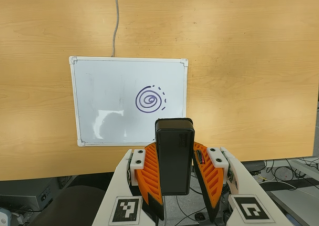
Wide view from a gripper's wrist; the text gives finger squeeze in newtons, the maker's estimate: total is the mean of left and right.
{"total": 7.1, "left": 6.4, "right": 7.9}